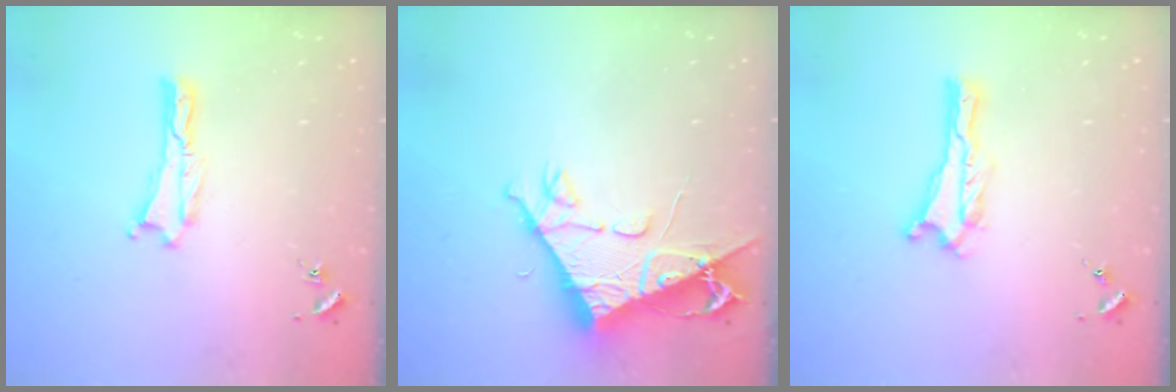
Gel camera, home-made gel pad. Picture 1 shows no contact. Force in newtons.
{"total": 9.7, "press": 9.6, "slide": 1.4}
{"total": 0.0}